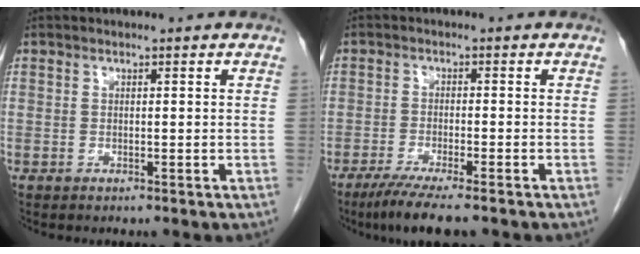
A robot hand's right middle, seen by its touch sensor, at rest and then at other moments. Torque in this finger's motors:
{"motor_torque": [0.53, -0.43, 0.12, 0.04]}